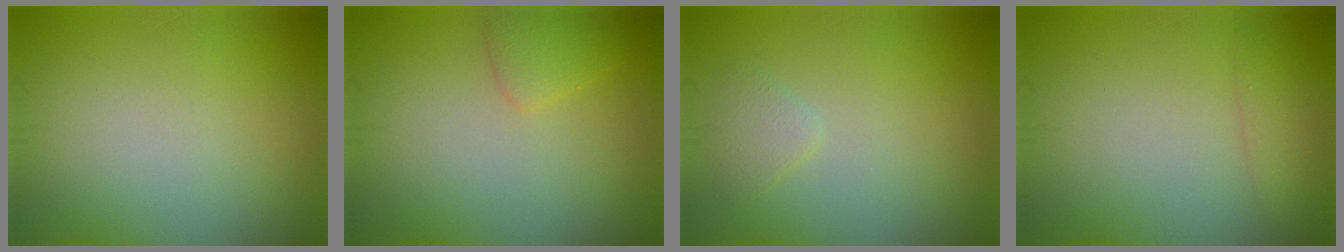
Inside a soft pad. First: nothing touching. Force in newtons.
{"total": 1.6, "press": 1.6, "slide": 0.1}
{"total": 1.2, "press": 1.2, "slide": 0.1}
{"total": 1.5, "press": 1.5, "slide": 0.0}